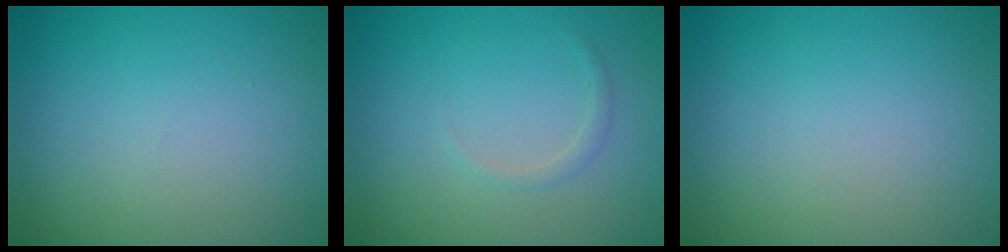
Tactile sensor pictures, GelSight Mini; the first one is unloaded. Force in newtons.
{"total": 0.7, "press": 0.7, "slide": 0.1}
{"total": 0.0}